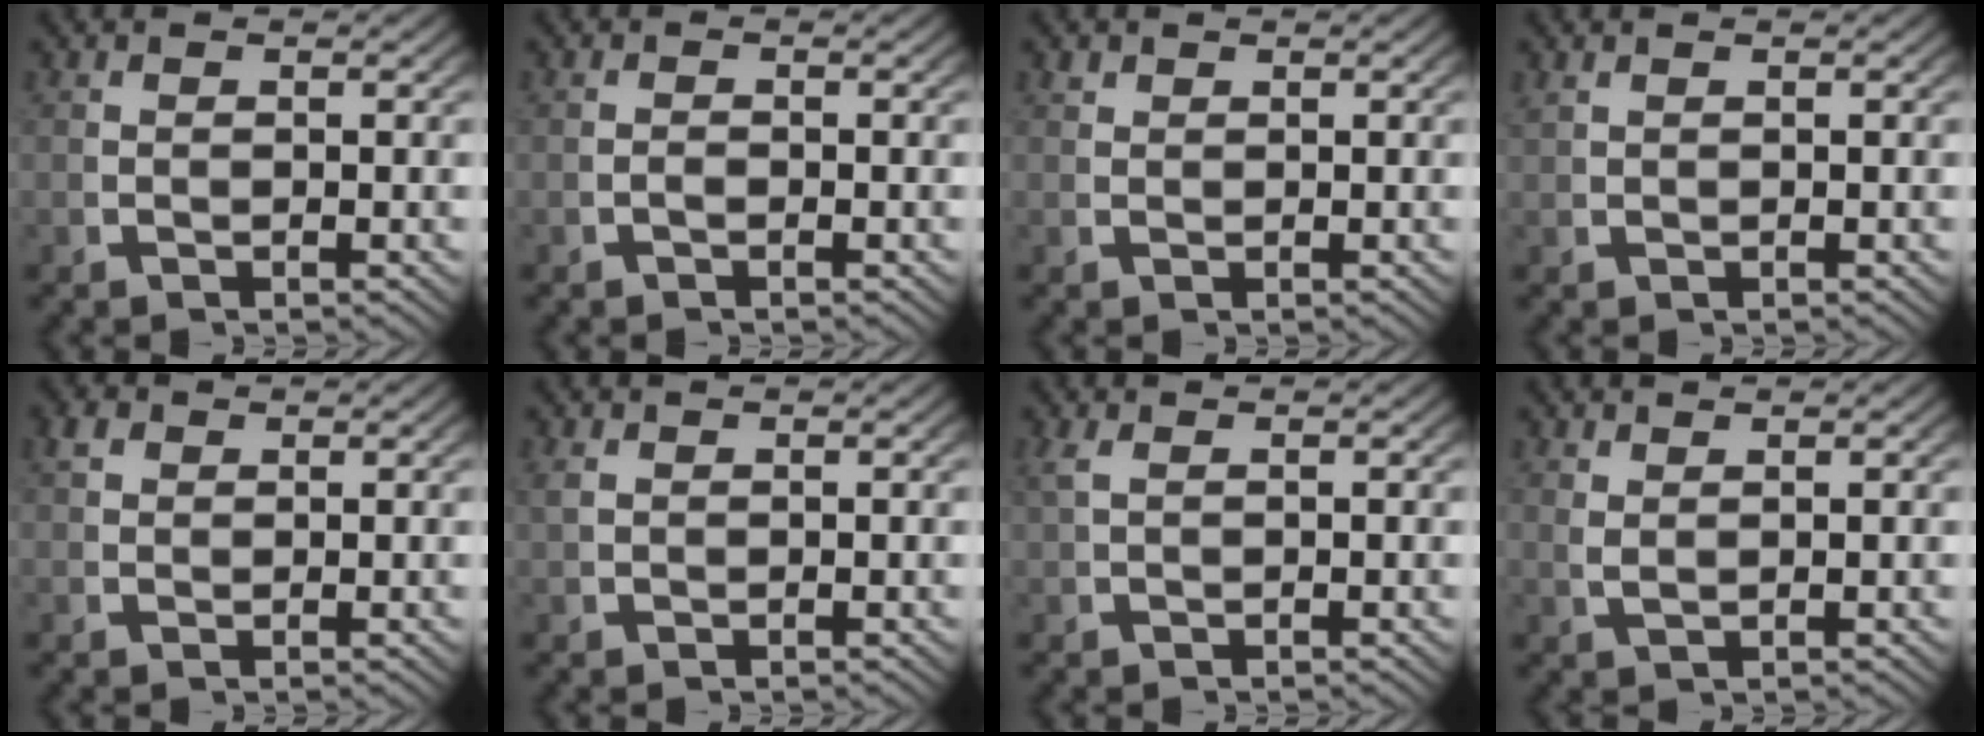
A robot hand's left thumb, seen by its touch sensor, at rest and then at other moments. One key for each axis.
{"total": 0.5, "fx": -0.5, "fy": 0.1, "fz": 0.2, "tx": -0.005, "ty": -0.002, "tz": -0.008}
{"total": 0.9, "fx": 0.9, "fy": 0.2, "fz": 0.2, "tx": -0.003, "ty": -0.003, "tz": 0.023}
{"total": 0.7, "fx": 0.7, "fy": -0.2, "fz": 0.2, "tx": -0.008, "ty": 0.000, "tz": 0.020}
{"total": 1.6, "fx": 1.1, "fy": 0.9, "fz": 0.6, "tx": -0.017, "ty": -0.005, "tz": 0.026}
{"total": 0.6, "fx": 0.5, "fy": 0.2, "fz": 0.3, "tx": -0.011, "ty": -0.002, "tz": 0.016}
{"total": 1.0, "fx": 0.5, "fy": 0.0, "fz": 0.8, "tx": -0.026, "ty": 0.002, "tz": 0.018}
{"total": 1.3, "fx": 1.1, "fy": 0.1, "fz": 0.6, "tx": -0.018, "ty": -0.004, "tz": 0.030}